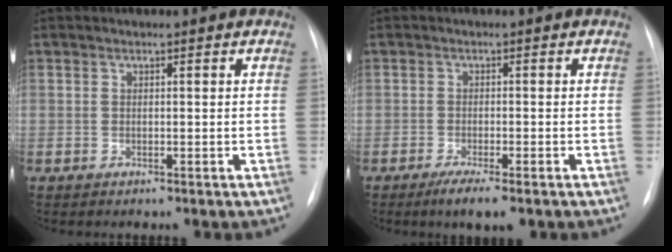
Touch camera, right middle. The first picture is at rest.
{"total": 4.2, "force": [-2.8, 0.5, 3.2], "torque": [-0.054, -0.011, -0.043]}